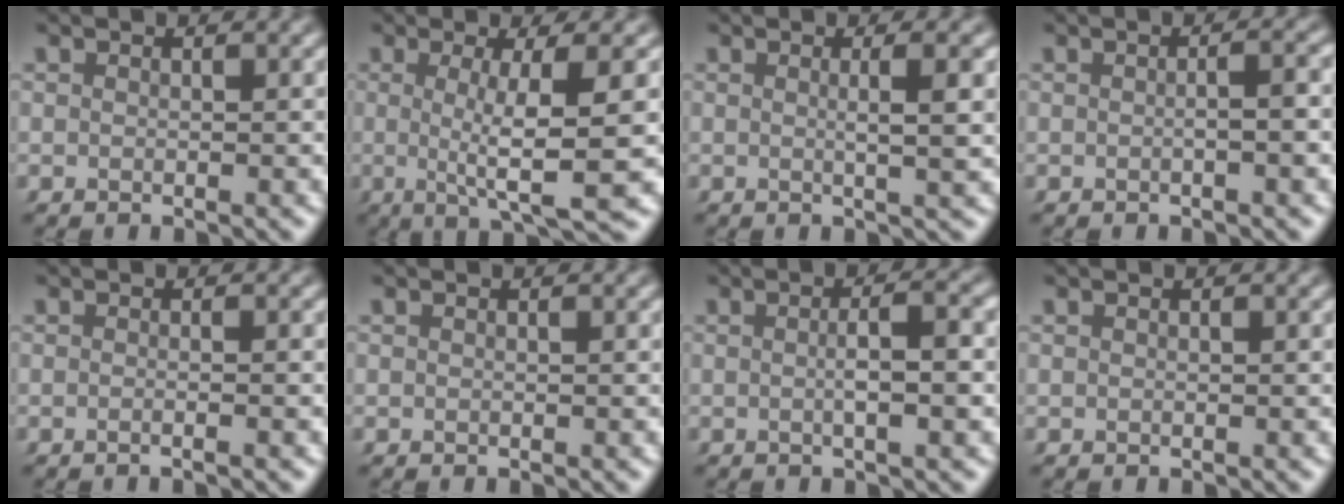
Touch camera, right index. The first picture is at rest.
{"total": 7.2, "force": [0.1, 0.7, 7.1], "torque": [-0.105, -0.006, 0.005]}
{"total": 2.0, "force": [0.5, -0.4, 1.8], "torque": [-0.030, -0.002, 0.008]}
{"total": 1.5, "force": [-0.2, 0.1, 1.5], "torque": [-0.017, 0.005, -0.005]}
{"total": 1.1, "force": [-0.8, -0.2, 0.7], "torque": [-0.009, 0.007, -0.019]}
{"total": 0.0}
{"total": 2.5, "force": [-0.3, 0.2, 2.4], "torque": [-0.036, 0.002, -0.007]}
{"total": 0.0}